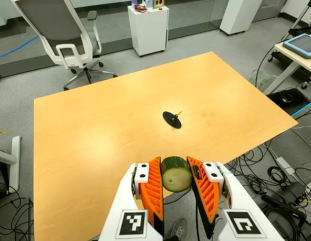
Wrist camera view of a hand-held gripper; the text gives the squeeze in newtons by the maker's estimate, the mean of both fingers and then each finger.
{"total": 11.3, "left": 10.6, "right": 12.0}